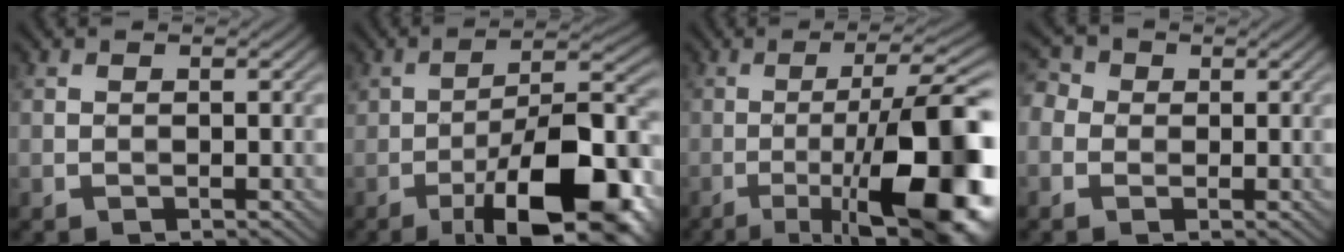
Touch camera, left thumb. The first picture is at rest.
{"total": 15.8, "force": [-7.4, 5.3, 12.8], "torque": [-0.191, 0.007, -0.124]}
{"total": 17.7, "force": [-5.7, 4.9, 16.0], "torque": [-0.212, 0.010, -0.078]}
{"total": 3.2, "force": [-0.3, 2.9, 1.3], "torque": [-0.044, 0.008, -0.009]}